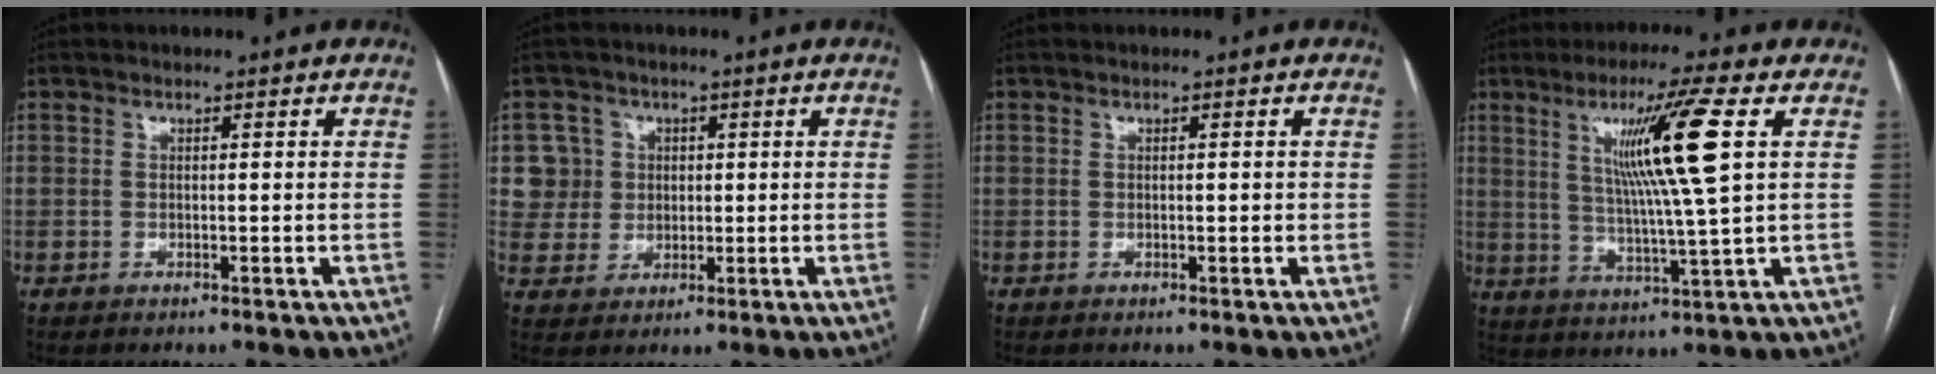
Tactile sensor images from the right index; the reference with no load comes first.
{"total": 6.2, "force": [1.6, 6.0, 0.0], "torque": [0.011, 0.016, 0.035]}
{"total": 0.6, "force": [0.0, 0.1, 0.6], "torque": [-0.009, 0.000, 0.001]}
{"total": 12.4, "force": [3.8, -1.6, 11.6], "torque": [-0.205, -0.003, 0.069]}